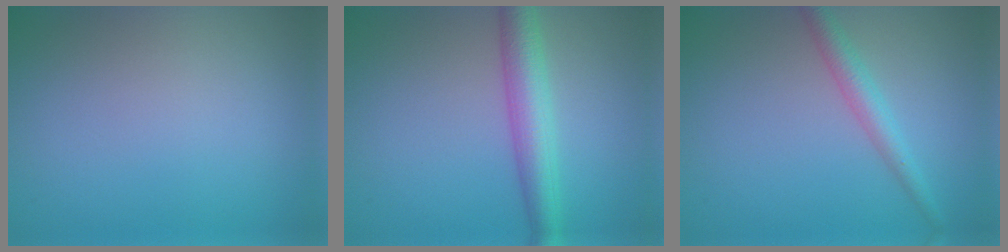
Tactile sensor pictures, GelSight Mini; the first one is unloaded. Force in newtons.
{"total": 4.6, "press": 4.6, "slide": 0.1}
{"total": 2.6, "press": 2.6, "slide": 0.0}